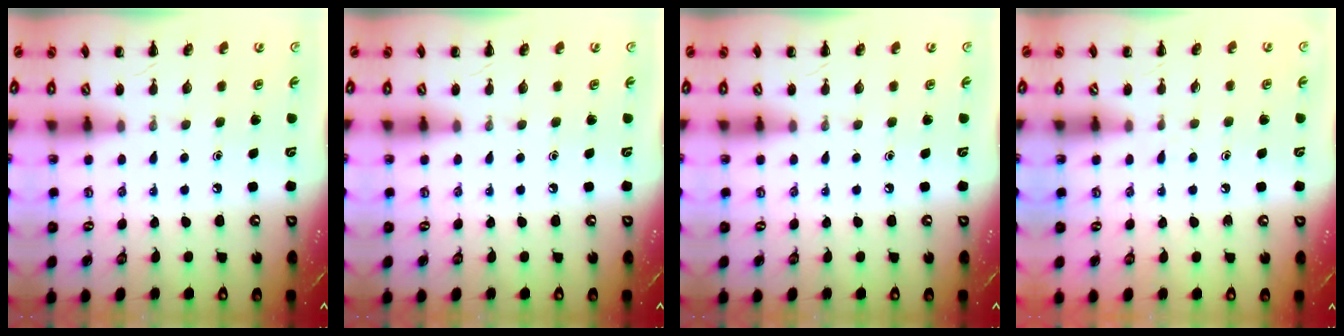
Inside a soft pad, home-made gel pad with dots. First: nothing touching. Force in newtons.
{"total": 0.0}
{"total": 0.0}
{"total": 4.0, "press": 3.6, "slide": 1.7}